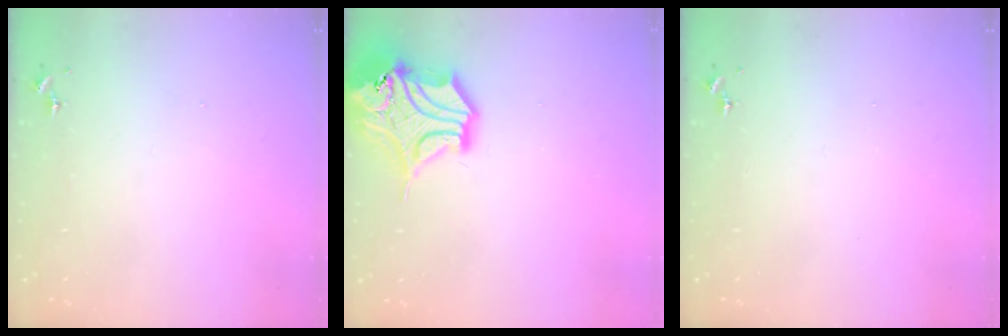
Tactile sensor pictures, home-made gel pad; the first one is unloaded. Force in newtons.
{"total": 17.2, "press": 17.0, "slide": 2.4}
{"total": 0.0}